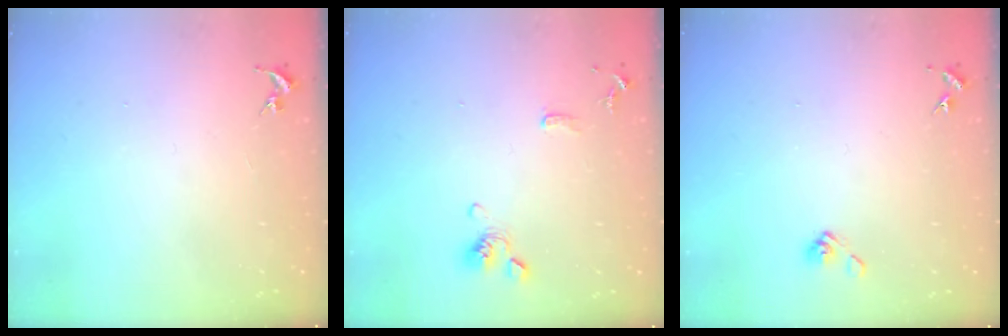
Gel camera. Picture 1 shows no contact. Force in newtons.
{"total": 10.8, "press": 10.6, "slide": 2.0}
{"total": 5.2, "press": 4.6, "slide": 2.4}